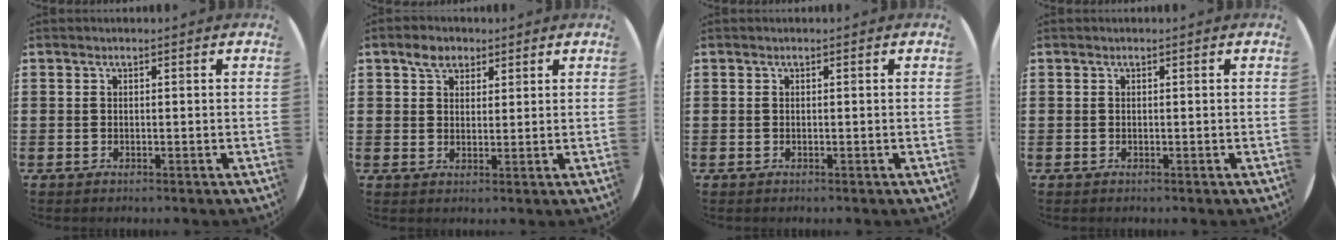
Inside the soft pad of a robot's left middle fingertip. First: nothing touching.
{"total": 3.1, "force": [2.3, 1.9, 0.9], "torque": [-0.006, 0.002, 0.041]}
{"total": 0.0}
{"total": 0.0}